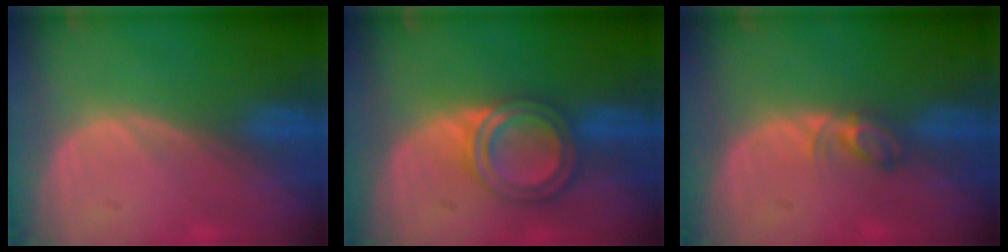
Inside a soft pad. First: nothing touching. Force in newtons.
{"total": 6.1, "press": 5.5, "slide": 2.8}
{"total": 2.5, "press": 2.5, "slide": 0.4}